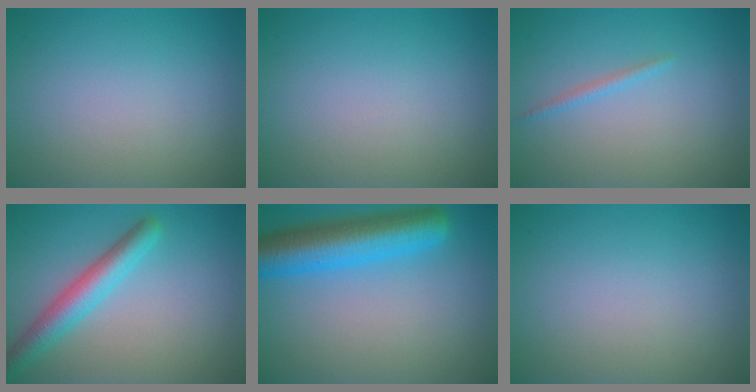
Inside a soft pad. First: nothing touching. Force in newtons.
{"total": 0.0}
{"total": 0.8, "press": 0.8, "slide": 0.1}
{"total": 4.0, "press": 4.0, "slide": 0.1}
{"total": 7.7, "press": 7.7, "slide": 0.3}
{"total": 0.0}